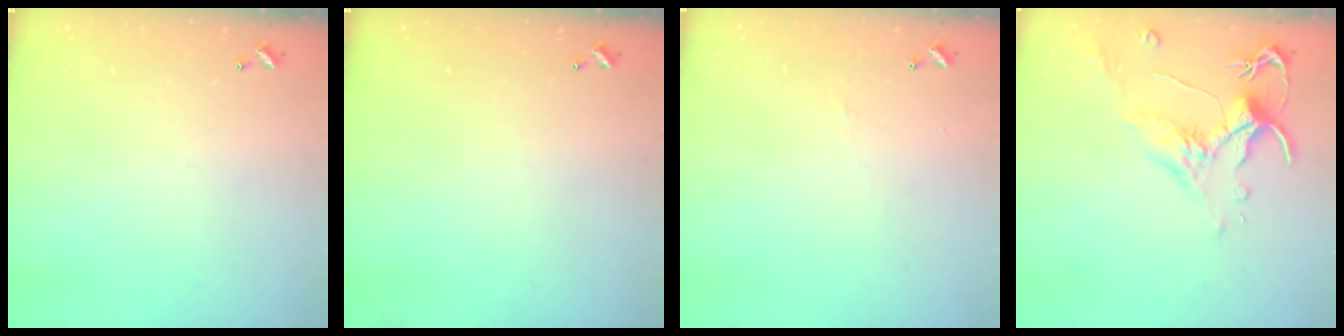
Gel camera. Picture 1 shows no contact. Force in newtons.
{"total": 0.0}
{"total": 0.8, "press": 0.7, "slide": 0.5}
{"total": 1.5, "press": 1.0, "slide": 1.1}